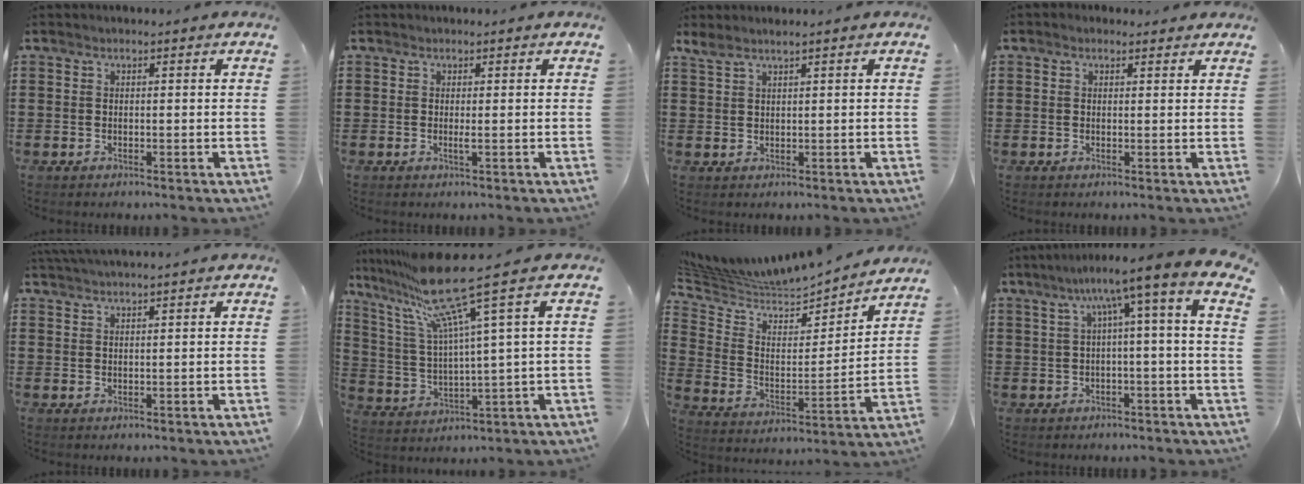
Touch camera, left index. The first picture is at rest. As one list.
[{"total": 0.8, "force": [0.0, -0.1, 0.8], "torque": [-0.015, -0.004, 0.000]}, {"total": 2.0, "force": [1.6, 0.1, 1.1], "torque": [-0.025, 0.001, 0.030]}, {"total": 1.1, "force": [0.9, 0.5, 0.3], "torque": [-0.008, 0.005, 0.018]}, {"total": 1.8, "force": [1.7, -0.3, 0.4], "torque": [-0.011, 0.002, 0.034]}, {"total": 13.2, "force": [8.8, 0.0, 9.9], "torque": [-0.230, -0.038, 0.139]}, {"total": 5.1, "force": [4.8, 1.6, 0.3], "torque": [-0.041, -0.047, 0.079]}, {"total": 6.6, "force": [1.0, -0.5, 6.5], "torque": [-0.129, -0.013, 0.007]}]